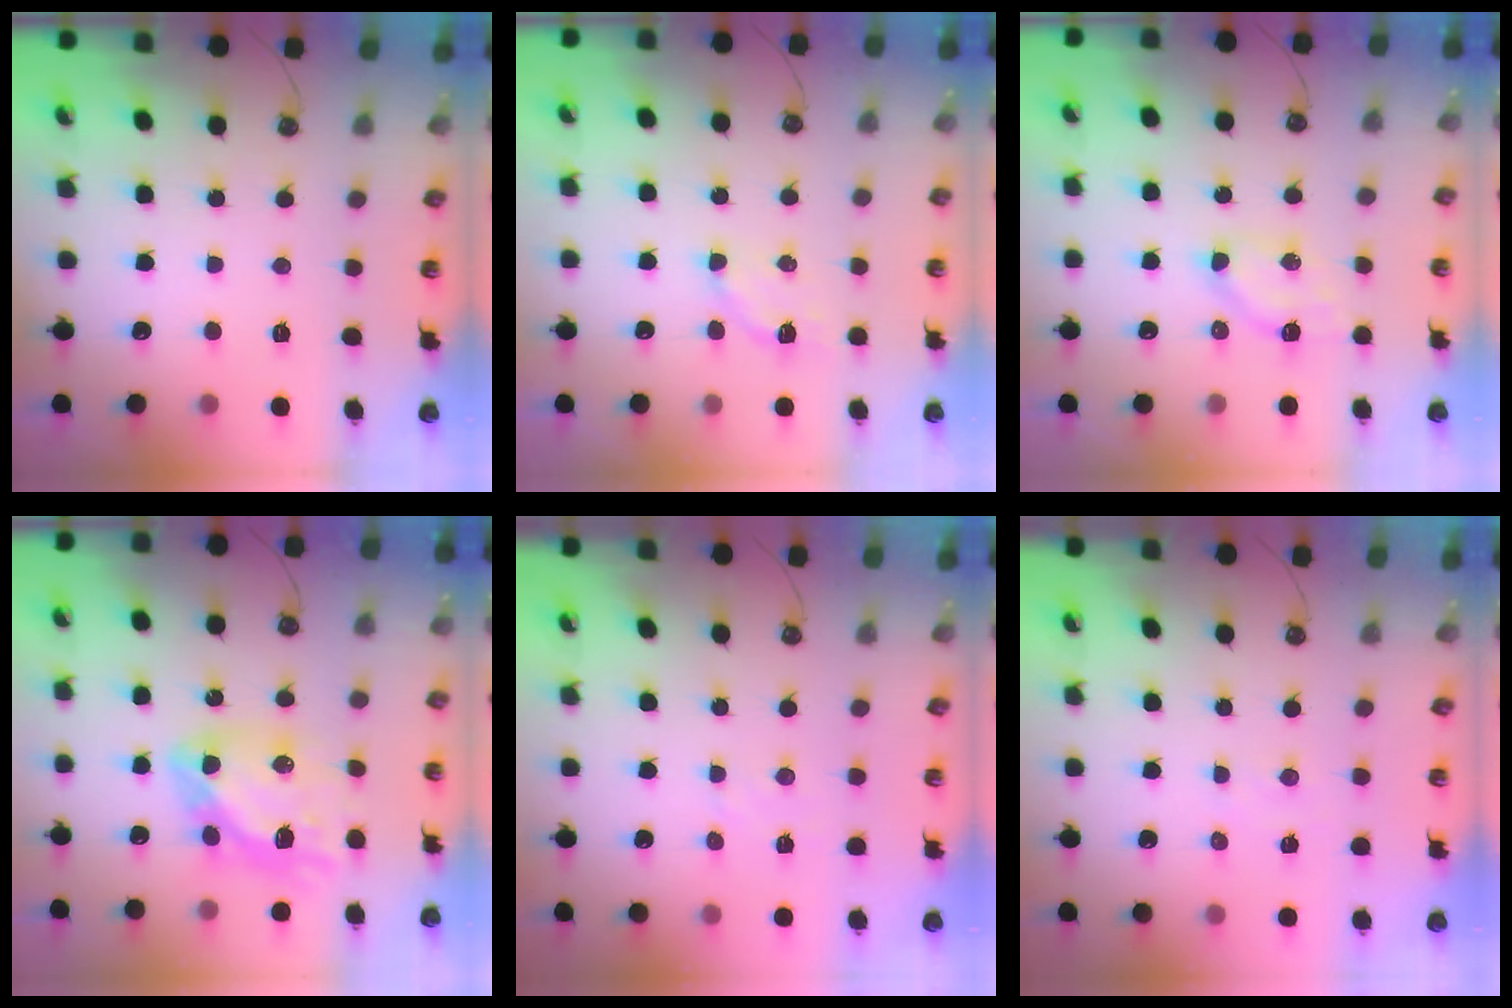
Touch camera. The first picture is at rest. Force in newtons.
{"total": 4.5, "press": 4.3, "slide": 1.1}
{"total": 5.7, "press": 5.7, "slide": 0.3}
{"total": 13.8, "press": 13.8, "slide": 1.5}
{"total": 2.7, "press": 2.7, "slide": 0.4}
{"total": 2.3, "press": 2.3, "slide": 0.3}